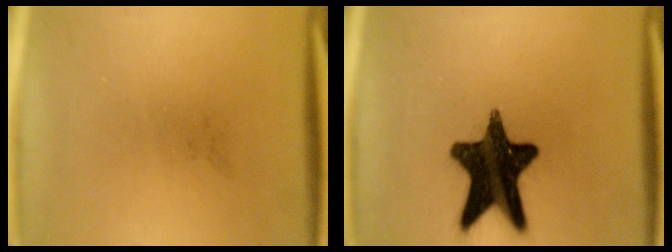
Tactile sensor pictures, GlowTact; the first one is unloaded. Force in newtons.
{"total": 16.7}